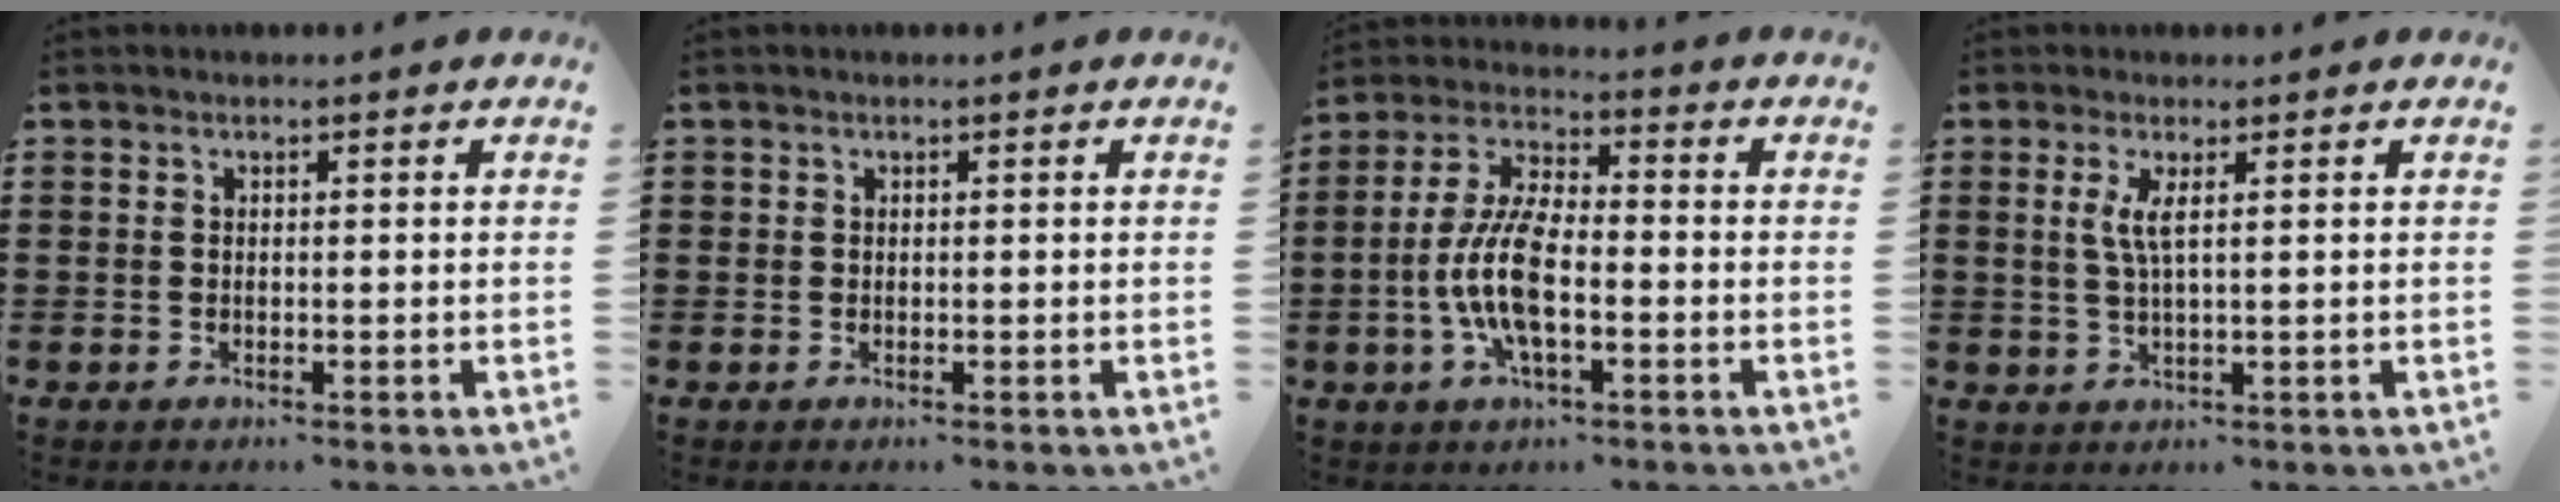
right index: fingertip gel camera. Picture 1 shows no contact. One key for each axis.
{"total": 0.5, "fx": 0.1, "fy": 0.5, "fz": 0.1, "tx": -0.002, "ty": 0.005, "tz": 0.002}
{"total": 9.3, "fx": -2.2, "fy": 3.6, "fz": 8.3, "tx": -0.198, "ty": -0.011, "tz": -0.049}
{"total": 3.2, "fx": 0.9, "fy": 0.1, "fz": 3.1, "tx": -0.065, "ty": -0.002, "tz": 0.013}